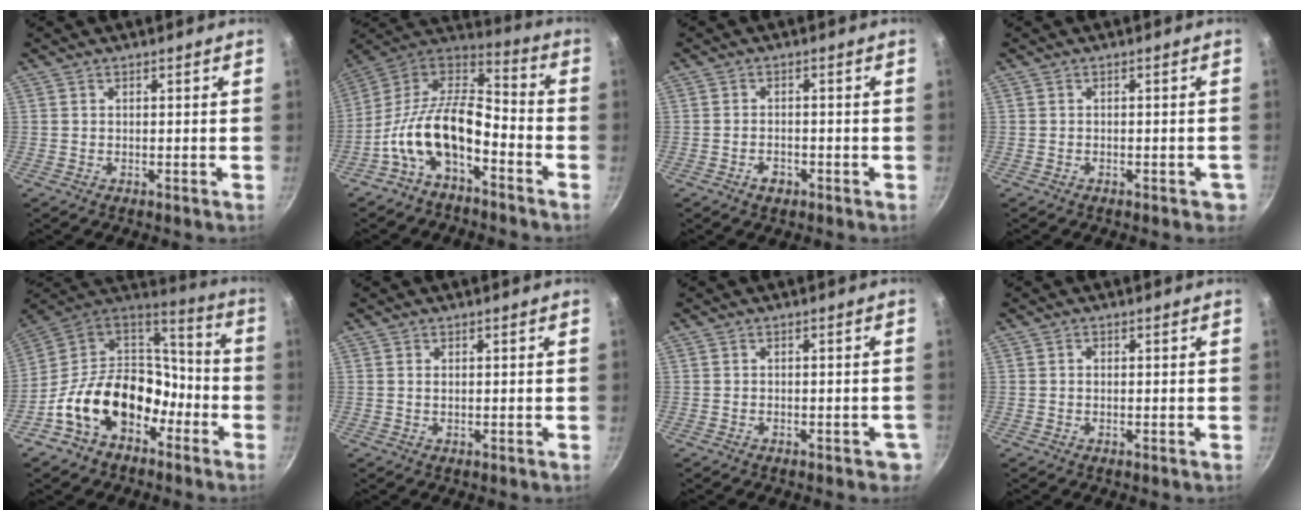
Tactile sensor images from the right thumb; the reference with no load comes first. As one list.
[{"total": 15.1, "force": [-6.4, 7.5, 11.4], "torque": [-0.213, 0.068, -0.133]}, {"total": 2.6, "force": [-1.5, 1.6, 1.3], "torque": [-0.017, 0.016, -0.023]}, {"total": 1.4, "force": [-1.1, 0.3, 0.8], "torque": [0.007, 0.013, -0.003]}, {"total": 19.5, "force": [-8.2, 13.5, 11.4], "torque": [-0.159, 0.077, -0.143]}, {"total": 0.7, "force": [0.2, 0.3, 0.6], "torque": [-0.010, 0.000, 0.002]}, {"total": 1.5, "force": [-1.2, 0.6, 0.8], "torque": [0.009, 0.017, 0.000]}, {"total": 0.6, "force": [0.0, 0.5, 0.4], "torque": [-0.006, 0.004, -0.001]}]